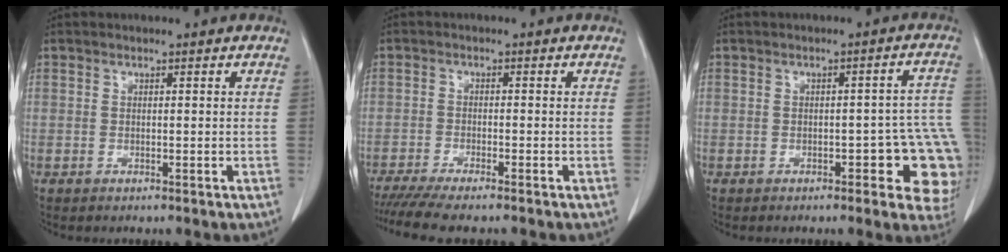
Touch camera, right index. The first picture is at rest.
{"total": 8.0, "force": [-6.7, 0.5, 4.3], "torque": [-0.063, -0.017, -0.109]}
{"total": 9.4, "force": [-2.9, 3.4, 8.3], "torque": [-0.065, 0.013, -0.034]}